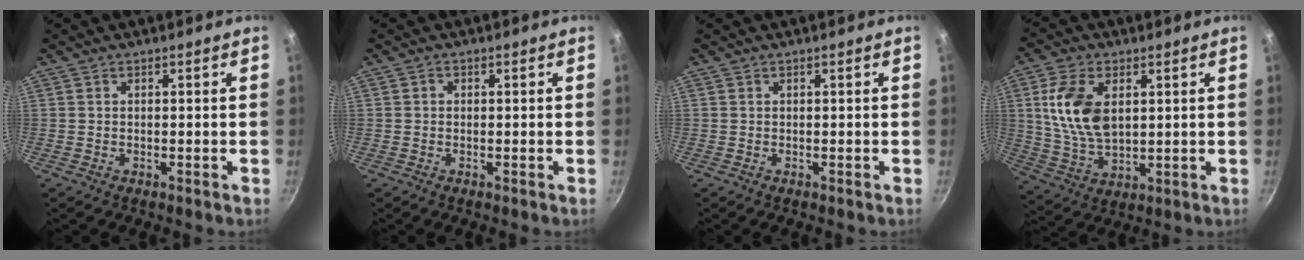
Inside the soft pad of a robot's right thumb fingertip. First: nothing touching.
{"total": 0.7, "force": [-0.1, 0.7, 0.2], "torque": [-0.002, 0.004, -0.002]}
{"total": 0.0}
{"total": 12.7, "force": [3.0, 7.5, 9.8], "torque": [-0.179, -0.016, 0.063]}